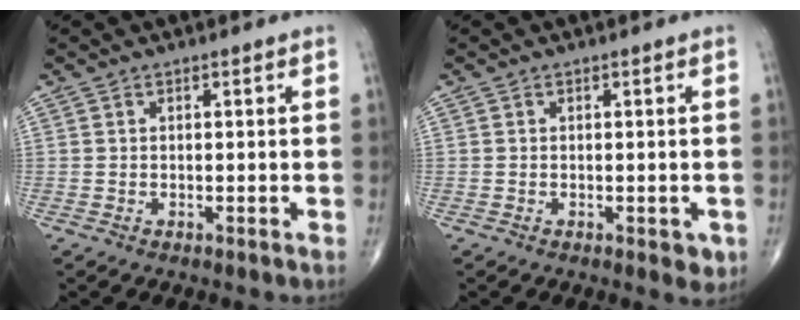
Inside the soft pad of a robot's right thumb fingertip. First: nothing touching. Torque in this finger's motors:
{"motor_torque": [0.84, 0.17, -0.09, -0.06, 0.11]}